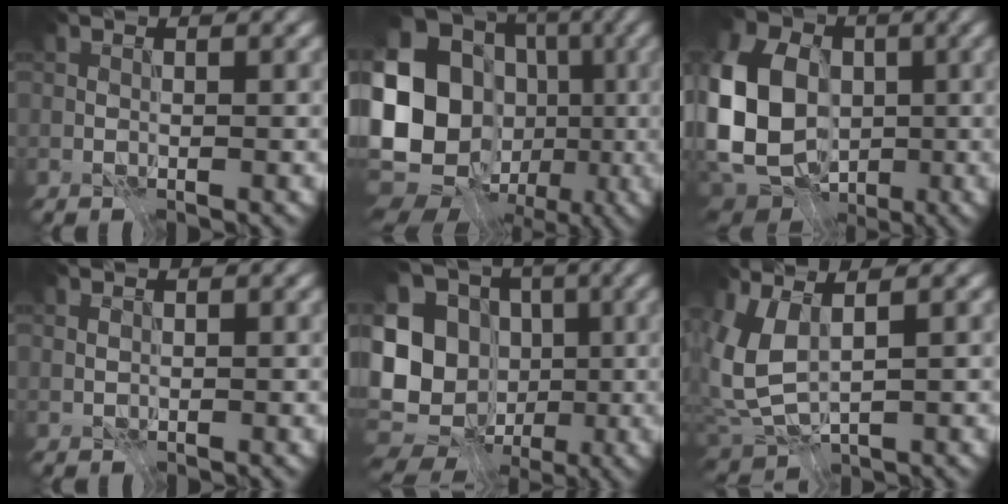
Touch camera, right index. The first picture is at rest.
{"total": 21.1, "force": [-2.0, 18.0, 10.9], "torque": [-0.230, 0.003, -0.069]}
{"total": 14.0, "force": [-0.8, 11.0, 8.7], "torque": [-0.232, -0.002, -0.028]}
{"total": 0.6, "force": [0.3, 0.4, 0.3], "torque": [-0.007, 0.001, 0.007]}
{"total": 14.1, "force": [-2.3, 11.8, 7.3], "torque": [-0.179, -0.003, -0.036]}
{"total": 5.6, "force": [1.8, 2.5, 4.7], "torque": [-0.119, 0.000, 0.039]}